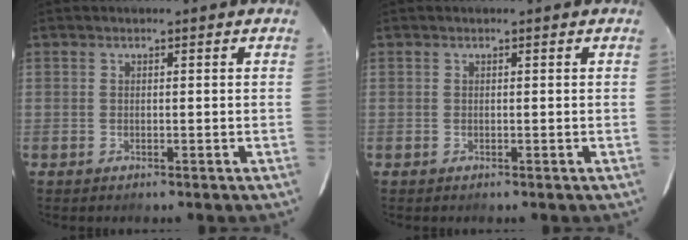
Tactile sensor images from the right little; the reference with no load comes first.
{"total": 0.0}